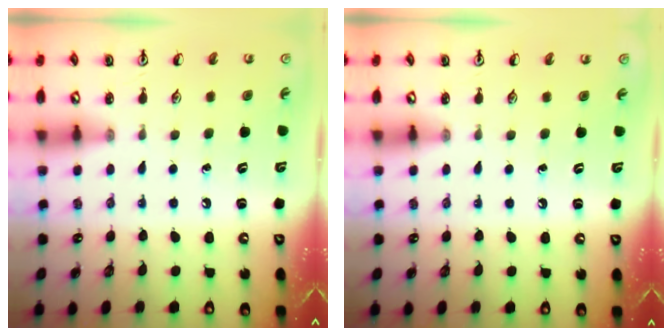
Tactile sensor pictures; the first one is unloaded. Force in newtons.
{"total": 0.0}